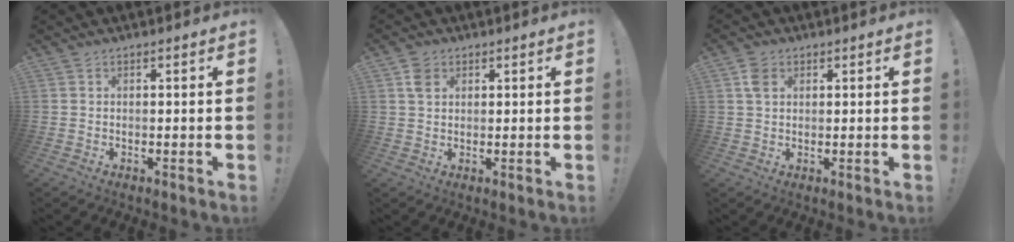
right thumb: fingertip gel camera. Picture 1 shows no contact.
{"total": 3.9, "force": [1.8, 2.9, 1.9], "torque": [-0.029, 0.001, 0.034]}
{"total": 4.5, "force": [1.9, 3.2, 2.6], "torque": [-0.043, 0.002, 0.037]}